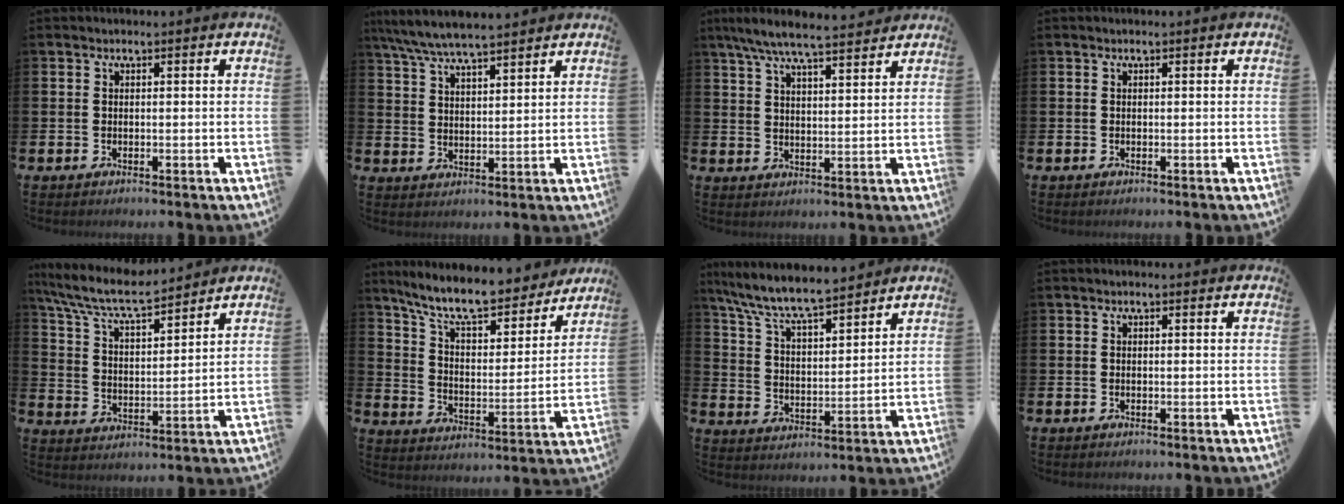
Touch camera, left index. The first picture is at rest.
{"total": 6.7, "force": [6.3, 0.7, 2.1], "torque": [-0.067, -0.022, 0.117]}
{"total": 7.4, "force": [6.9, 0.7, 2.7], "torque": [-0.072, -0.029, 0.123]}
{"total": 0.0}
{"total": 8.0, "force": [7.4, 1.1, 3.0], "torque": [-0.096, -0.042, 0.130]}
{"total": 10.1, "force": [9.1, 2.0, 4.0], "torque": [-0.112, -0.060, 0.157]}
{"total": 8.4, "force": [7.8, 0.9, 2.7], "torque": [-0.091, -0.051, 0.140]}
{"total": 0.0}